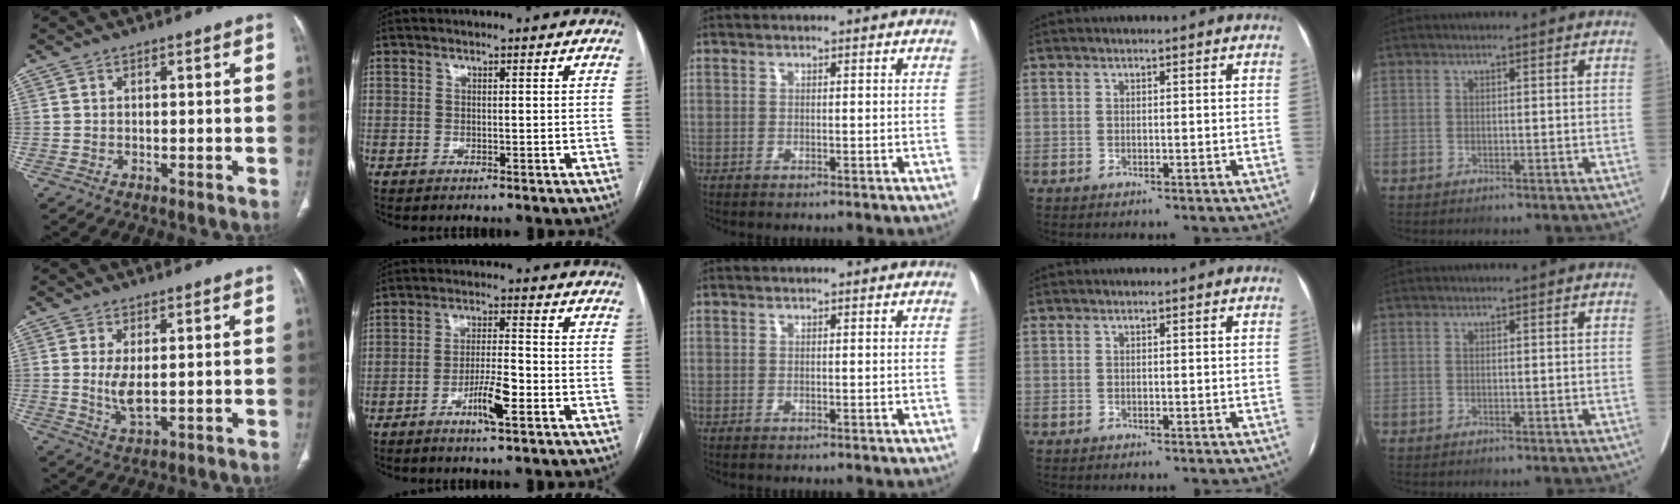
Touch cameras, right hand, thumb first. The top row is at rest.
{"thumb": {"total": 4.9, "force": [0.4, 2.0, 4.4], "torque": [-0.090, -0.017, 0.017]}, "index": {"total": 6.1, "force": [-2.8, 0.6, 5.4], "torque": [-0.102, -0.003, -0.051]}}